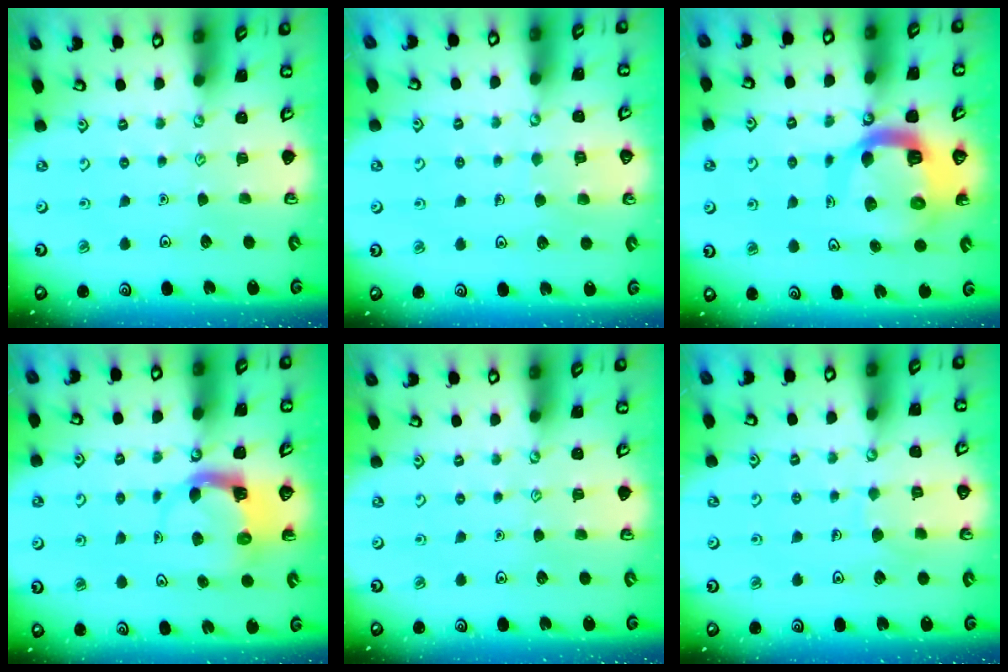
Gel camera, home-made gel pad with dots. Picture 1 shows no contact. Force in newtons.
{"total": 6.0, "press": 6.0, "slide": 0.5}
{"total": 13.6, "press": 13.5, "slide": 1.6}
{"total": 4.2, "press": 4.2, "slide": 0.2}
{"total": 0.0}
{"total": 4.8, "press": 4.8, "slide": 0.1}